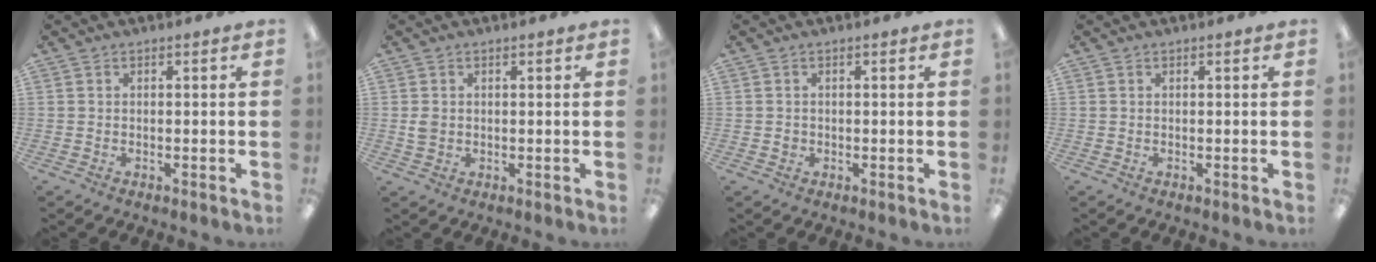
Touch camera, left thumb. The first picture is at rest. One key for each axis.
{"total": 2.3, "fx": 0.2, "fy": 2.0, "fz": 1.2, "tx": -0.015, "ty": 0.002, "tz": 0.002}
{"total": 1.0, "fx": 0.0, "fy": 1.0, "fz": 0.2, "tx": -0.006, "ty": 0.006, "tz": -0.003}
{"total": 0.0}